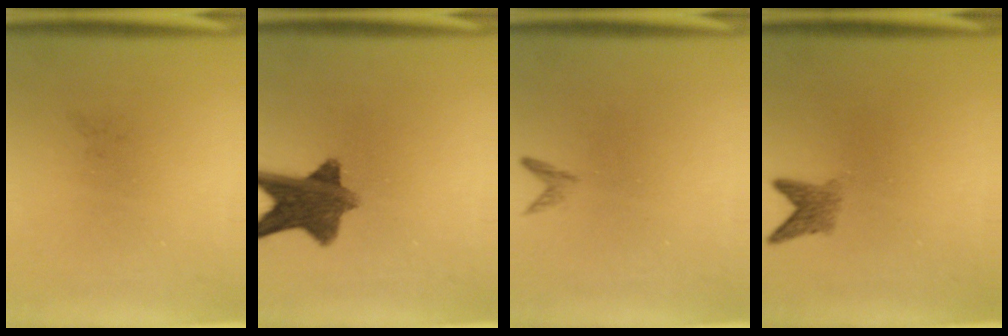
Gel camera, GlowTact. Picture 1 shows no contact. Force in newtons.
{"total": 9.9}
{"total": 0.8}
{"total": 2.4}